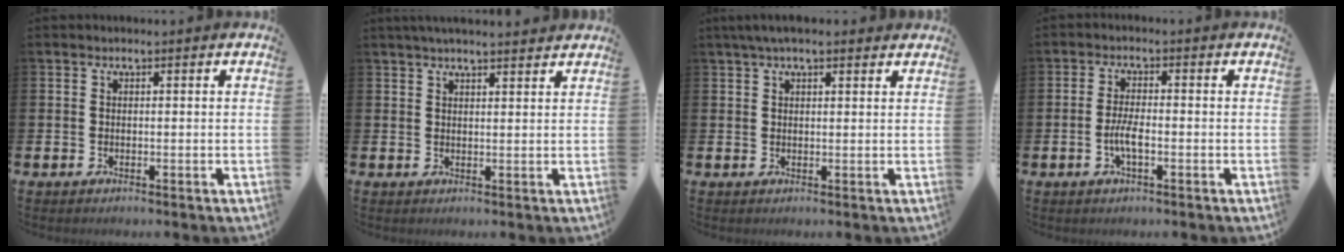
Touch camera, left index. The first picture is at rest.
{"total": 2.9, "force": [2.8, 0.0, 0.8], "torque": [-0.019, -0.007, 0.050]}
{"total": 3.3, "force": [2.5, 0.9, 1.8], "torque": [-0.040, 0.002, 0.046]}
{"total": 3.1, "force": [-0.9, 0.9, 2.8], "torque": [-0.055, -0.001, -0.020]}